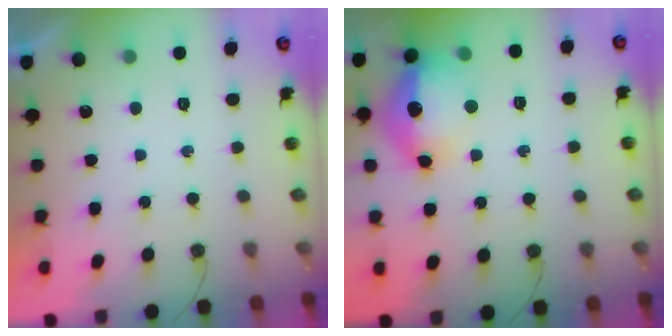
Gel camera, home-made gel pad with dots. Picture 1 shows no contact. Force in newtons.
{"total": 16.2, "press": 16.1, "slide": 1.5}